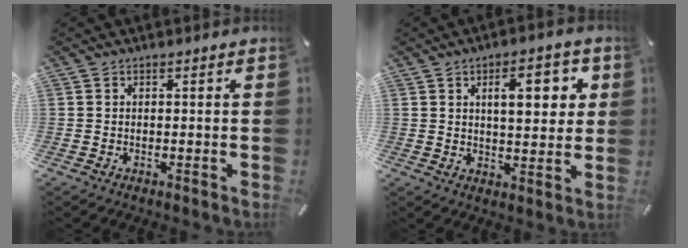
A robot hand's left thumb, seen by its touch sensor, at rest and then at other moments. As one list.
[{"total": 10.1, "force": [3.7, 4.7, 8.1], "torque": [-0.109, -0.007, 0.053]}]